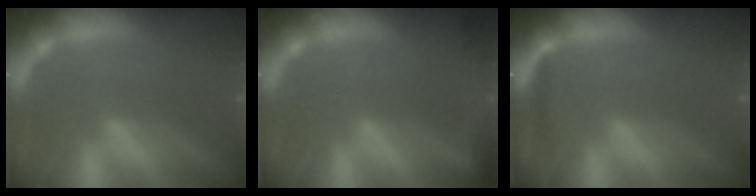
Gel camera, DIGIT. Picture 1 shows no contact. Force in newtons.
{"total": 4.4}
{"total": 1.4}